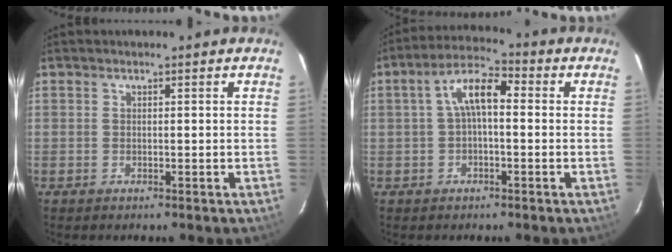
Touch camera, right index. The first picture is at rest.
{"total": 6.9, "force": [0.2, 3.0, 6.2], "torque": [-0.123, 0.027, 0.002]}